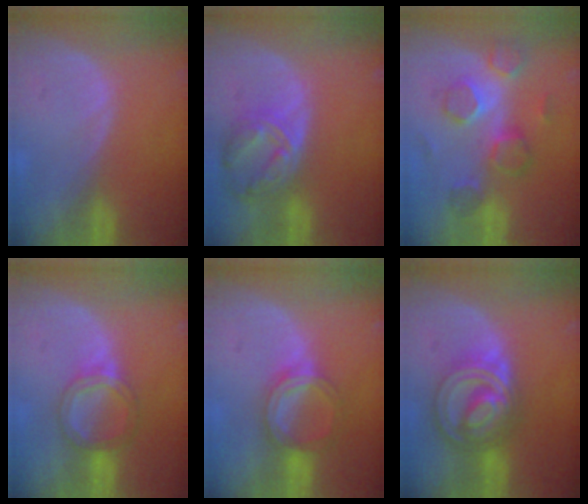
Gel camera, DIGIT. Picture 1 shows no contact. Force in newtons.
{"total": 8.1, "press": 7.0, "slide": 4.1}
{"total": 7.8, "press": 7.5, "slide": 2.1}
{"total": 5.4, "press": 5.2, "slide": 1.7}
{"total": 5.4, "press": 5.3, "slide": 0.8}
{"total": 9.2, "press": 9.2, "slide": 0.7}